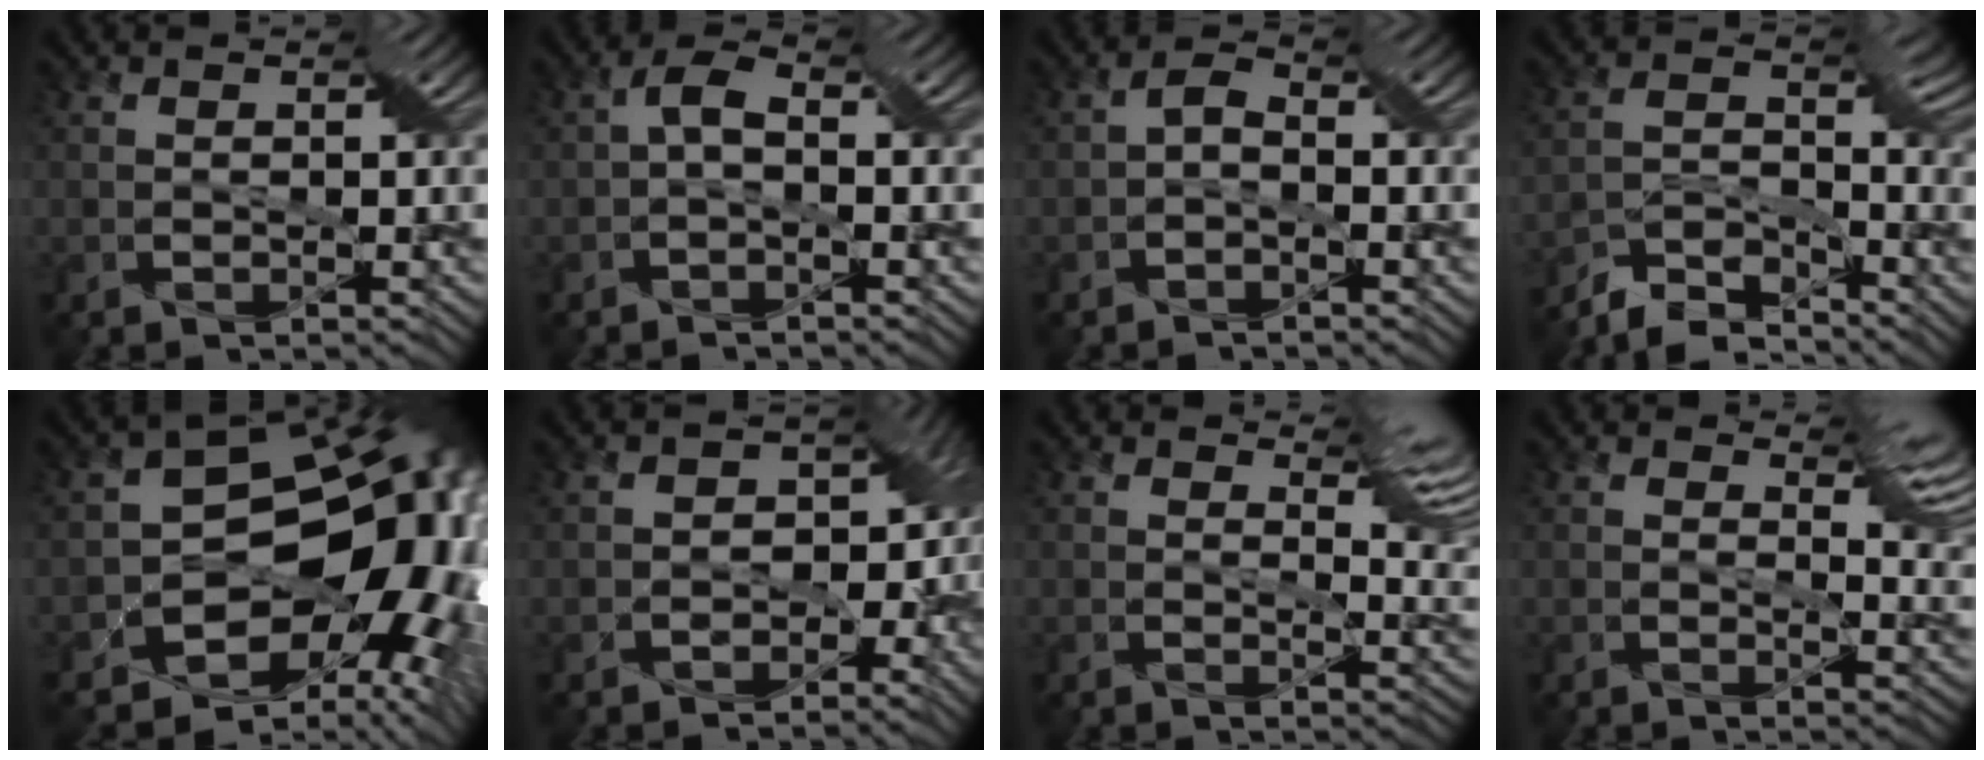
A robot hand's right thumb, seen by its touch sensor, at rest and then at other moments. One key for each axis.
{"total": 2.1, "fx": -0.4, "fy": 0.6, "fz": 2.0, "tx": -0.058, "ty": 0.008, "tz": -0.010}
{"total": 1.3, "fx": -0.8, "fy": 0.2, "fz": 0.9, "tx": -0.036, "ty": 0.004, "tz": -0.020}
{"total": 6.0, "fx": -5.6, "fy": 1.4, "fz": 1.9, "tx": -0.056, "ty": -0.007, "tz": -0.107}
{"total": 16.4, "fx": -3.8, "fy": 11.1, "fz": 11.4, "tx": -0.156, "ty": -0.041, "tz": -0.034}
{"total": 8.8, "fx": -0.5, "fy": 6.8, "fz": 5.6, "tx": -0.086, "ty": -0.017, "tz": -0.008}
{"total": 5.7, "fx": 3.5, "fy": 2.1, "fz": 4.0, "tx": -0.073, "ty": -0.014, "tz": 0.054}
{"total": 5.0, "fx": 3.0, "fy": 1.7, "fz": 3.6, "tx": -0.070, "ty": -0.013, "tz": 0.047}